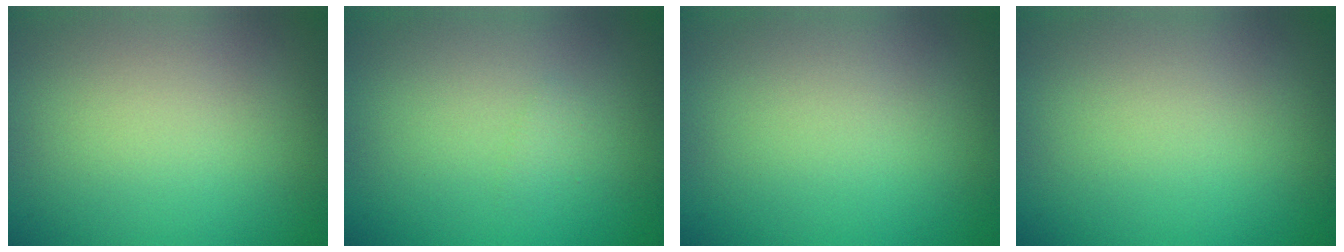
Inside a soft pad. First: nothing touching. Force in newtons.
{"total": 0.6, "press": 0.6, "slide": 0.0}
{"total": 0.0}
{"total": 0.0}